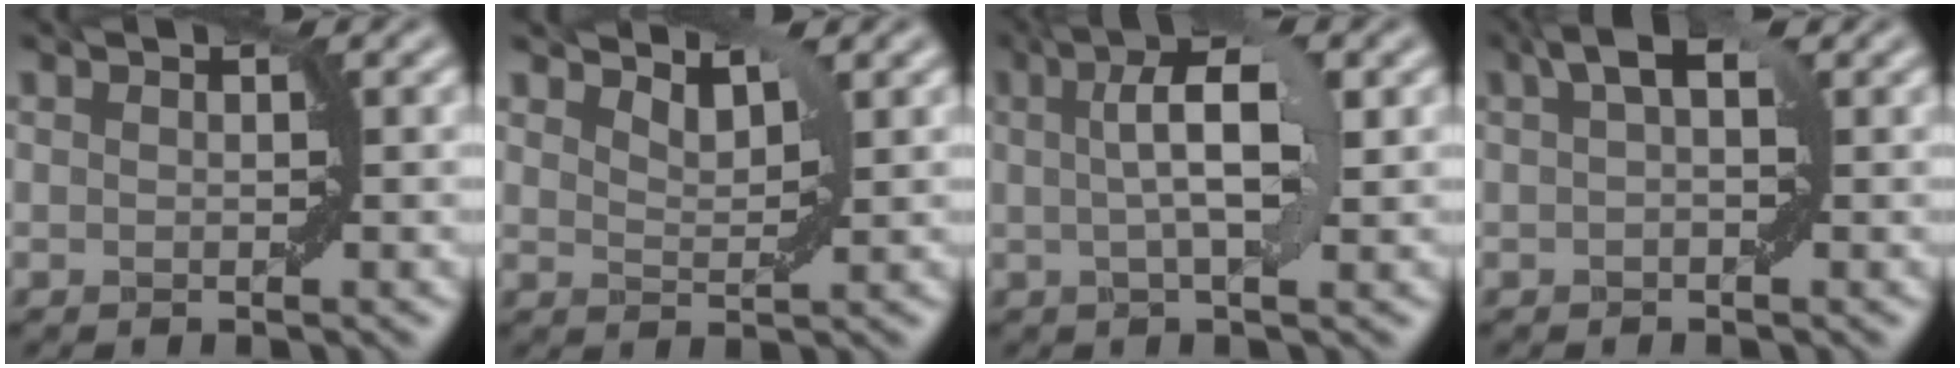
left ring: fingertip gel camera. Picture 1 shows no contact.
{"total": 2.2, "force": [2.0, 0.3, 0.8], "torque": [-0.017, -0.004, 0.033]}
{"total": 5.9, "force": [1.3, 1.5, 5.6], "torque": [-0.084, 0.010, 0.017]}
{"total": 2.8, "force": [1.2, 1.0, 2.4], "torque": [-0.031, 0.010, 0.014]}